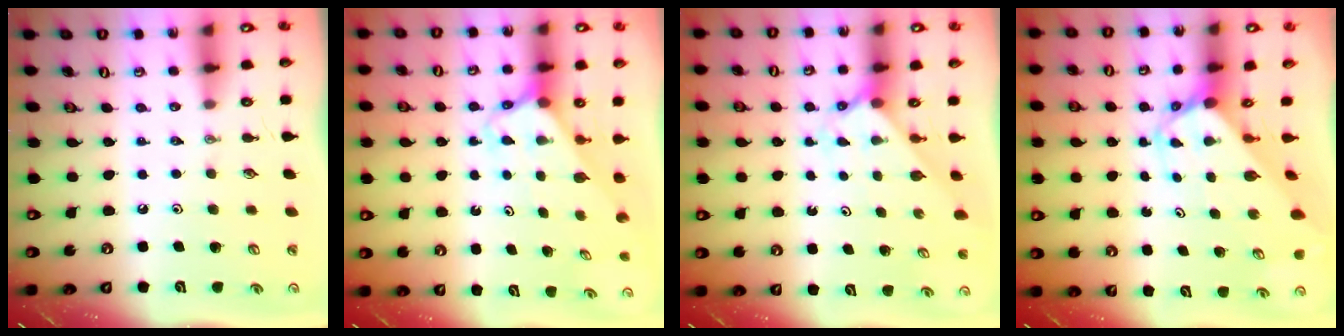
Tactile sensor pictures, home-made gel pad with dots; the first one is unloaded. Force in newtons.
{"total": 2.7, "press": 2.7, "slide": 0.1}
{"total": 2.3, "press": 2.3, "slide": 0.1}
{"total": 4.7, "press": 4.6, "slide": 0.4}